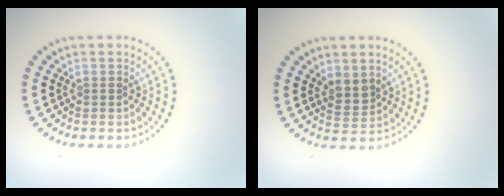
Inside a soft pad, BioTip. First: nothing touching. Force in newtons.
{"total": 2.0, "press": 1.8, "slide": 0.9}